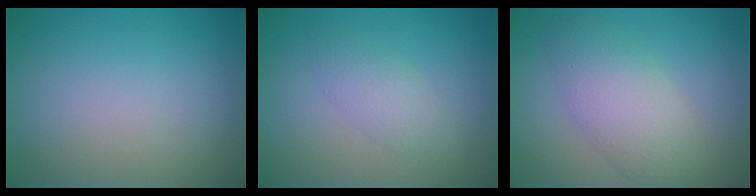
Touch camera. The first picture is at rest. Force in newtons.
{"total": 2.0, "press": 2.0, "slide": 0.1}
{"total": 4.6, "press": 4.6, "slide": 0.0}